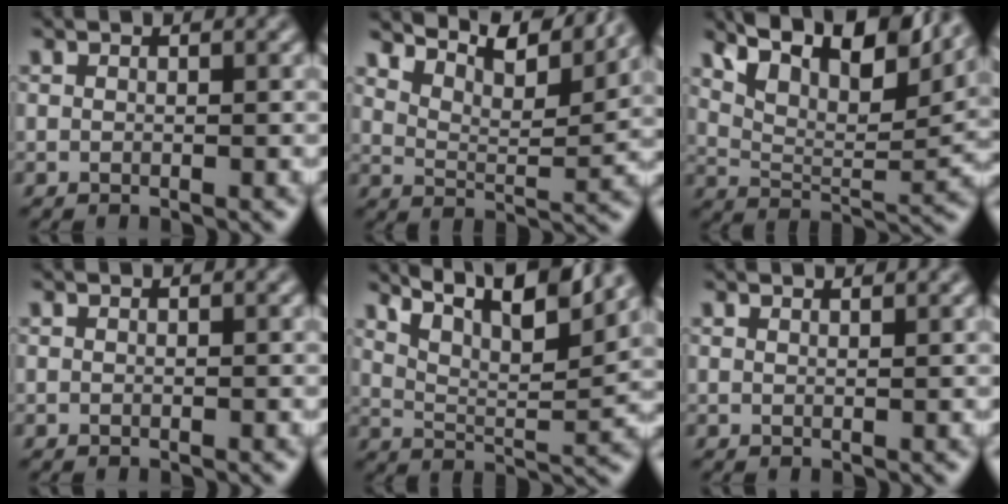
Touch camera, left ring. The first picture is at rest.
{"total": 8.4, "force": [7.5, 1.3, 3.6], "torque": [-0.080, 0.011, 0.111]}
{"total": 13.1, "force": [8.6, 4.8, 8.6], "torque": [-0.147, 0.031, 0.135]}
{"total": 0.0}
{"total": 9.5, "force": [7.2, 2.1, 5.8], "torque": [-0.105, 0.012, 0.106]}
{"total": 0.9, "force": [0.9, -0.1, 0.1], "torque": [-0.004, -0.003, 0.011]}